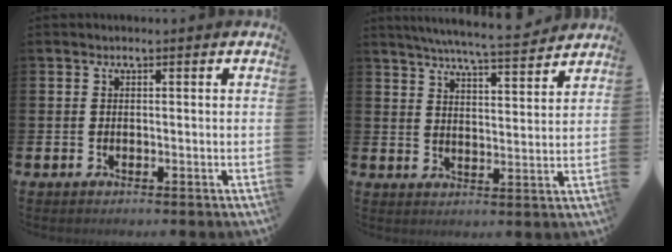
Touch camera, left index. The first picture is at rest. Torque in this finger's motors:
{"motor_torque": [0.95, -1.18, 0.26, 0.17]}